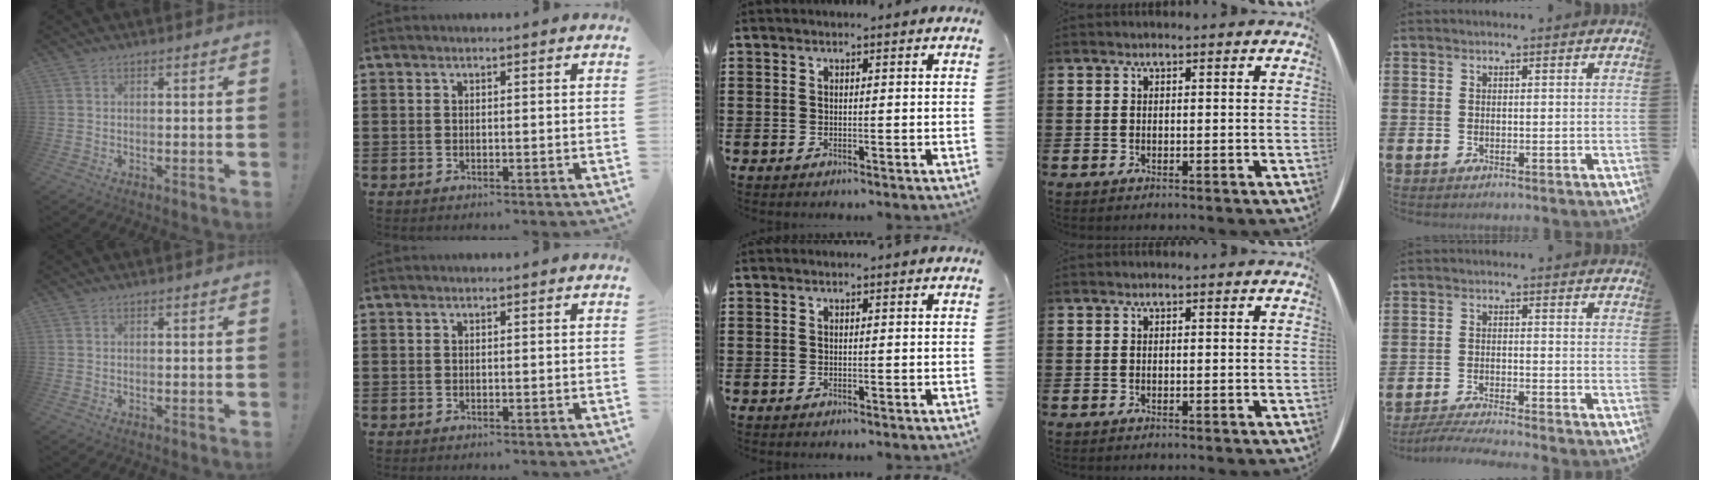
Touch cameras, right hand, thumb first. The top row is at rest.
{"little": {"total": 3.0, "force": [-2.9, -0.2, 1.0], "torque": [-0.015, -0.002, -0.056]}}